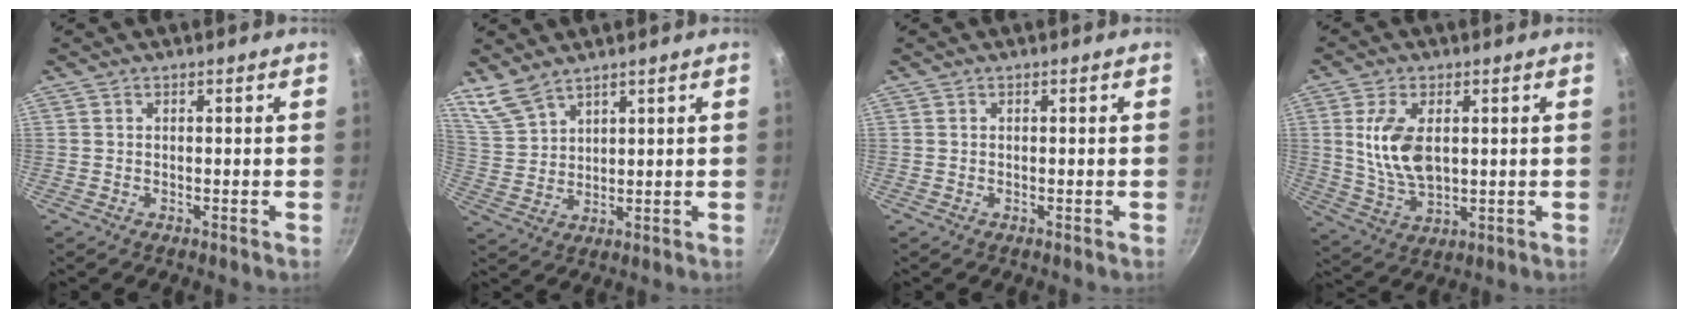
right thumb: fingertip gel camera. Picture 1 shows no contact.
{"total": 6.4, "force": [5.5, 2.4, 2.2], "torque": [-0.039, -0.021, 0.125]}
{"total": 0.0}
{"total": 10.8, "force": [1.9, 6.0, 8.7], "torque": [-0.163, -0.016, 0.044]}